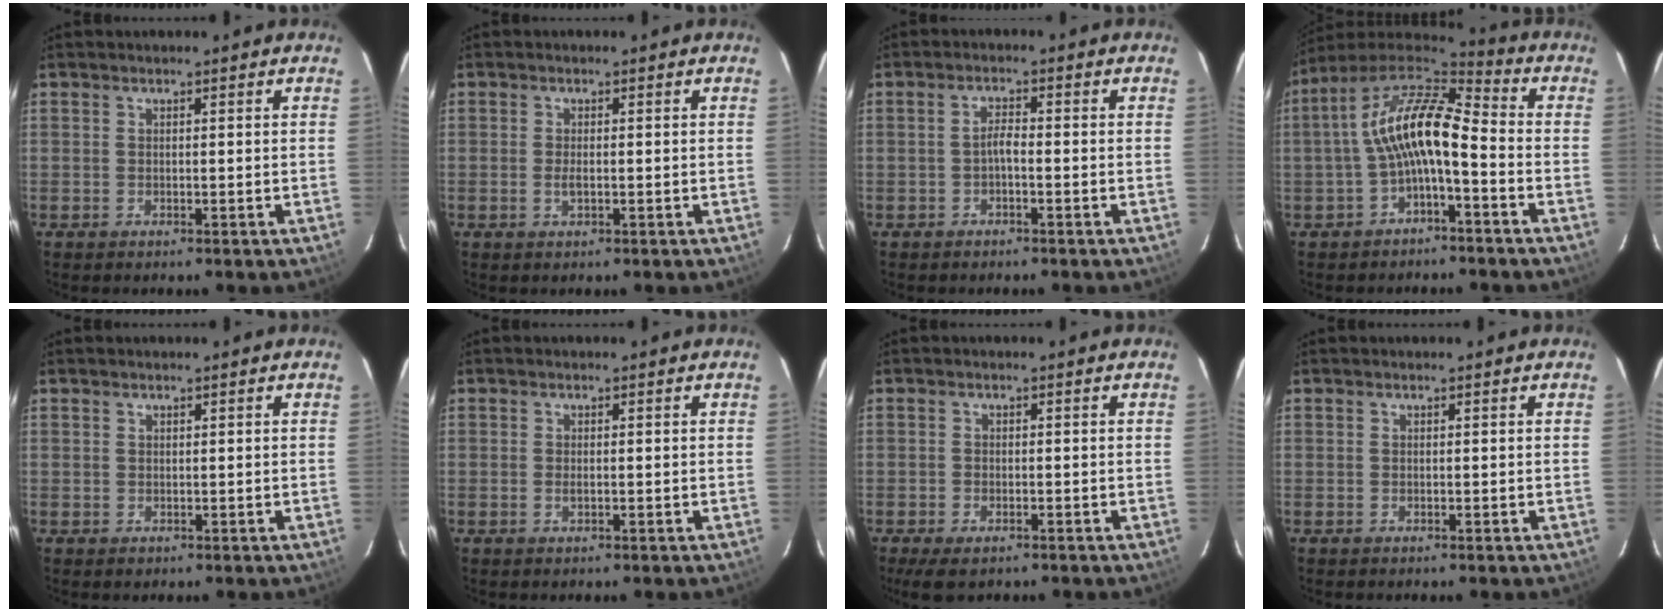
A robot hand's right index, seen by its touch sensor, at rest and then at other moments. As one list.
[{"total": 1.5, "force": [-0.3, 0.5, 1.4], "torque": [-0.029, 0.000, -0.006]}, {"total": 1.8, "force": [-0.9, 0.4, 1.5], "torque": [-0.030, 0.007, -0.018]}, {"total": 12.7, "force": [-2.4, 4.5, 11.7], "torque": [-0.231, 0.021, -0.050]}, {"total": 0.8, "force": [0.2, 0.8, 0.0], "torque": [0.005, 0.003, 0.003]}, {"total": 0.9, "force": [-0.2, 0.3, 0.8], "torque": [-0.016, 0.001, -0.004]}, {"total": 4.7, "force": [-3.2, 2.0, 2.8], "torque": [-0.063, -0.018, -0.054]}, {"total": 0.0}]